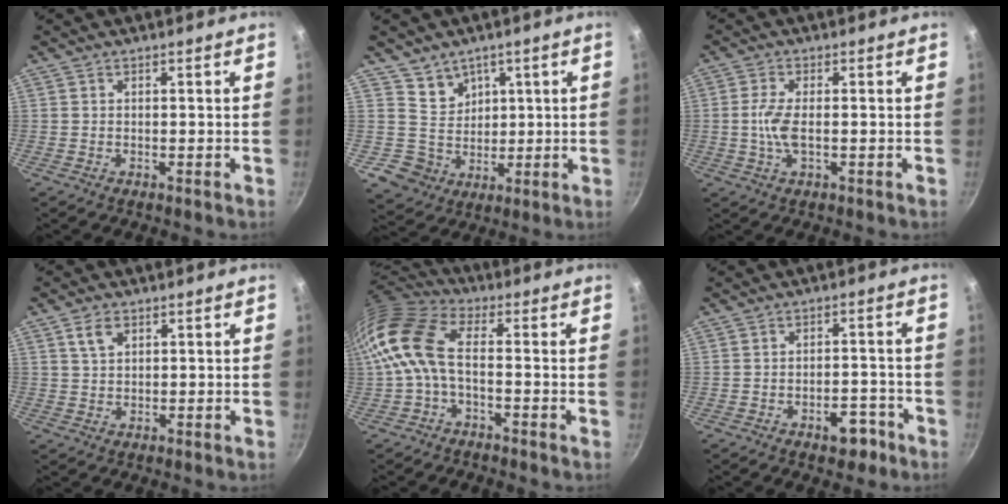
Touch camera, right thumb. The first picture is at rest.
{"total": 8.0, "force": [3.2, 7.3, 0.8], "torque": [0.028, -0.022, 0.067]}
{"total": 4.8, "force": [-0.5, 1.7, 4.5], "torque": [-0.104, 0.002, -0.014]}
{"total": 3.5, "force": [1.5, 2.4, 1.9], "torque": [-0.026, 0.000, 0.031]}
{"total": 11.1, "force": [-1.4, 6.0, 9.3], "torque": [-0.198, 0.030, -0.043]}
{"total": 5.5, "force": [-3.2, 3.0, 3.3], "torque": [-0.024, 0.027, -0.037]}